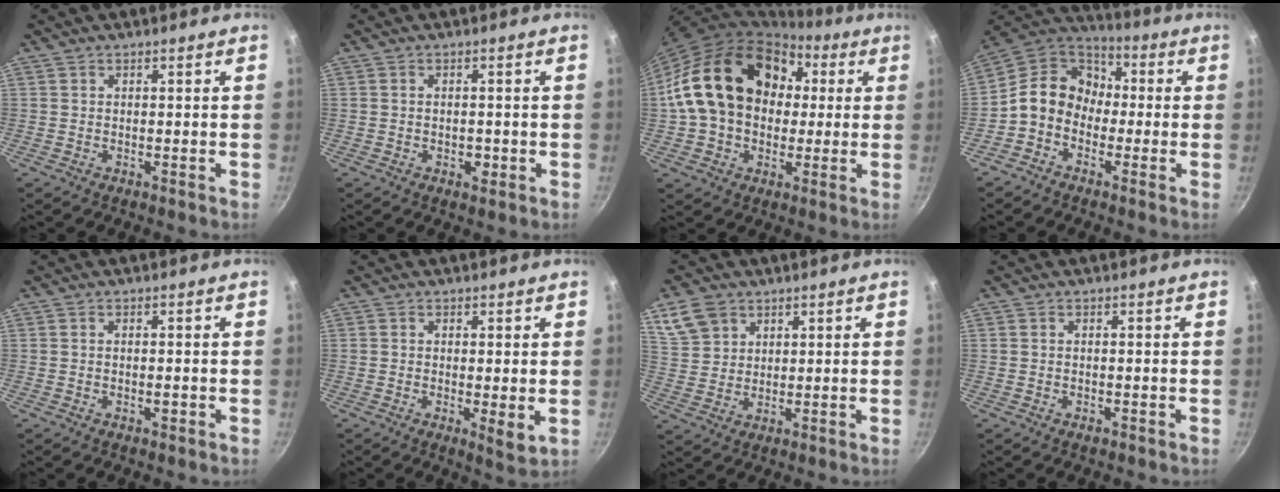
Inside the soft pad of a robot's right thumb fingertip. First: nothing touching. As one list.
[{"total": 2.1, "force": [-0.6, 1.2, 1.6], "torque": [-0.022, 0.000, -0.009]}, {"total": 21.6, "force": [3.4, 16.3, 13.7], "torque": [-0.216, 0.038, 0.054]}, {"total": 12.3, "force": [-1.7, 10.1, 6.8], "torque": [-0.086, 0.046, -0.060]}, {"total": 1.2, "force": [-0.4, 0.5, 1.0], "torque": [-0.017, 0.001, -0.006]}, {"total": 3.9, "force": [0.0, 1.0, 3.8], "torque": [-0.060, -0.017, 0.000]}, {"total": 7.2, "force": [4.1, 5.2, 2.8], "torque": [-0.037, -0.004, 0.090]}, {"total": 0.6, "force": [-0.4, 0.3, 0.5], "torque": [-0.008, 0.001, -0.006]}]